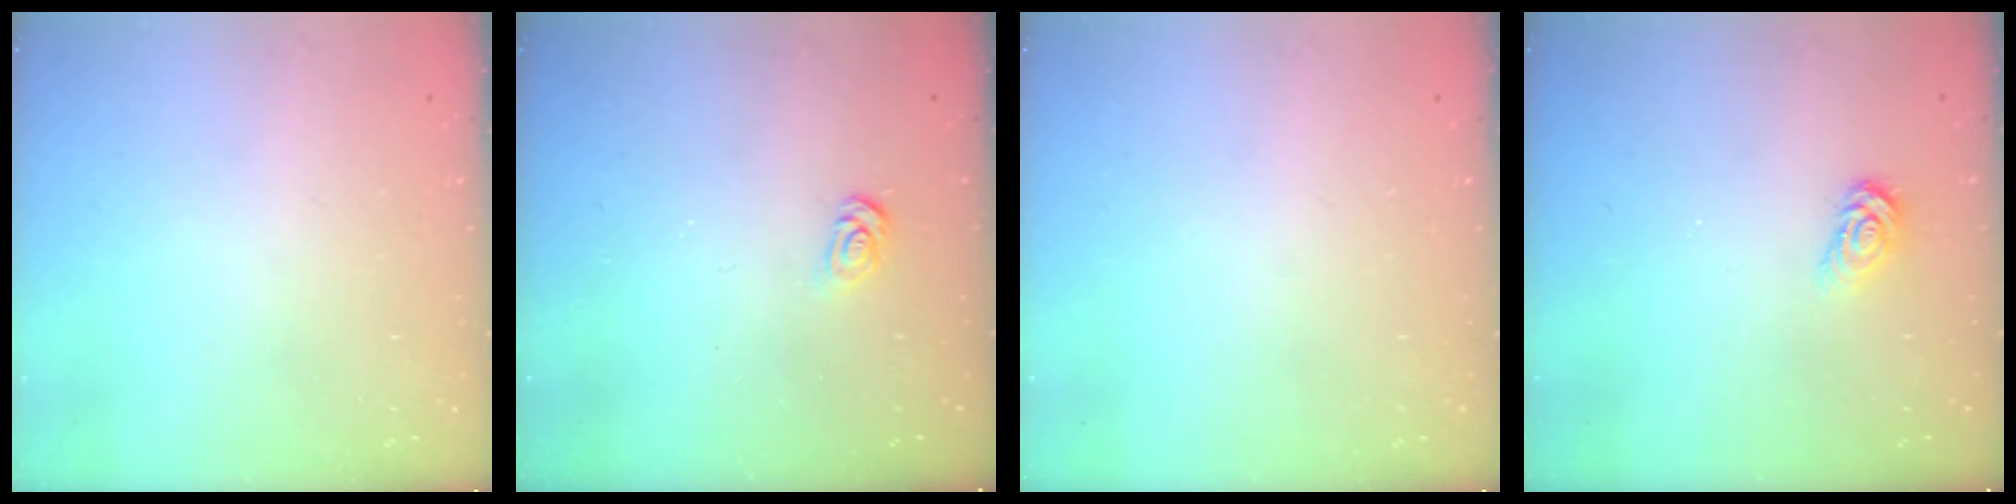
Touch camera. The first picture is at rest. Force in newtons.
{"total": 3.4, "press": 3.4, "slide": 0.3}
{"total": 0.0}
{"total": 3.4, "press": 3.4, "slide": 0.3}